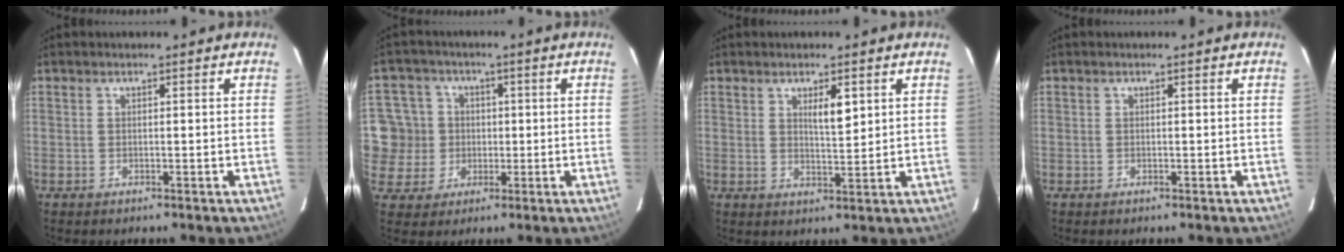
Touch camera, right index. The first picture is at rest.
{"total": 8.7, "force": [0.4, 8.6, 1.2], "torque": [-0.037, 0.025, 0.020]}
{"total": 3.7, "force": [1.6, 1.0, 3.1], "torque": [-0.054, -0.002, 0.030]}
{"total": 0.0}